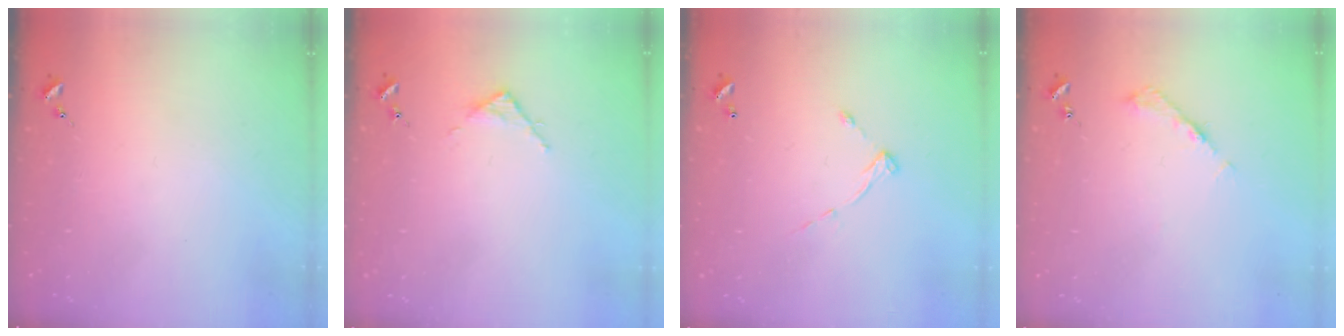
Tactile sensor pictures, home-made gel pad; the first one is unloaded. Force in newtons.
{"total": 2.8, "press": 2.8, "slide": 0.4}
{"total": 6.2, "press": 6.2, "slide": 0.3}
{"total": 5.3, "press": 5.3, "slide": 0.5}